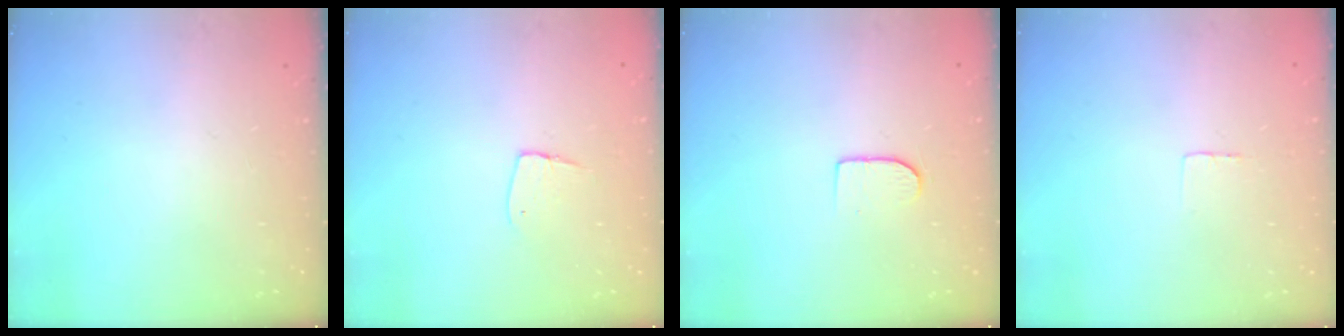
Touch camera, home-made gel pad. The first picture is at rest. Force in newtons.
{"total": 4.6, "press": 4.6, "slide": 0.4}
{"total": 6.0, "press": 5.9, "slide": 0.6}
{"total": 2.3, "press": 2.3, "slide": 0.1}